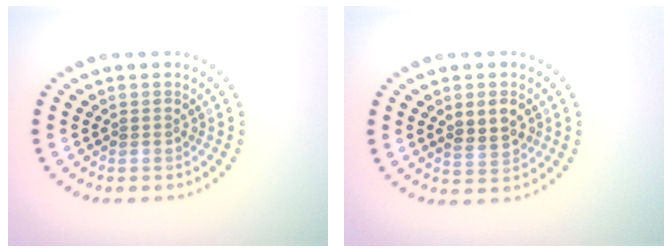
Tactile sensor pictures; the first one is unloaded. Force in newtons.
{"total": 2.9, "press": 2.9, "slide": 0.4}